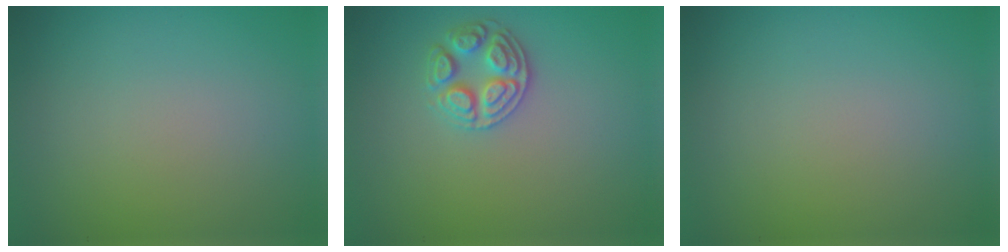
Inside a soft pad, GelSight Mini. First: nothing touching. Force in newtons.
{"total": 2.8, "press": 2.7, "slide": 0.6}
{"total": 0.0}